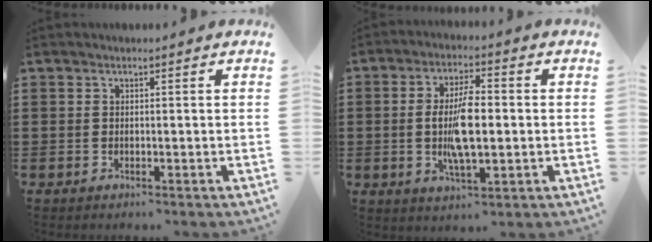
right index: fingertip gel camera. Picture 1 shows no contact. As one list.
[{"total": 8.7, "force": [-0.5, 3.2, 8.0], "torque": [-0.170, -0.001, -0.016]}]